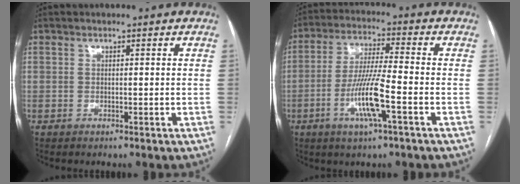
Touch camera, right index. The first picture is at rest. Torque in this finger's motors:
{"motor_torque": [1.62, -0.52, 0.85, 0.16]}